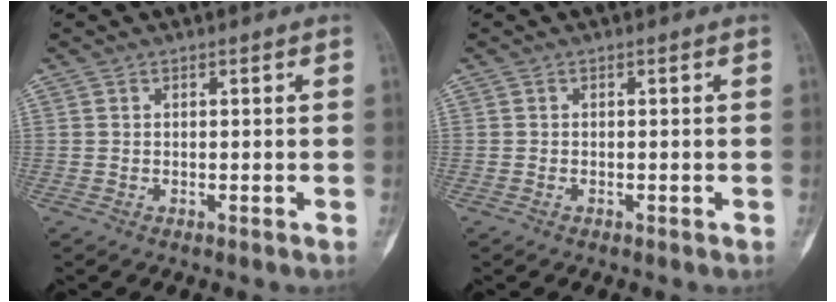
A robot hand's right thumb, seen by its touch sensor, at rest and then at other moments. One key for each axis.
{"total": 0.0}